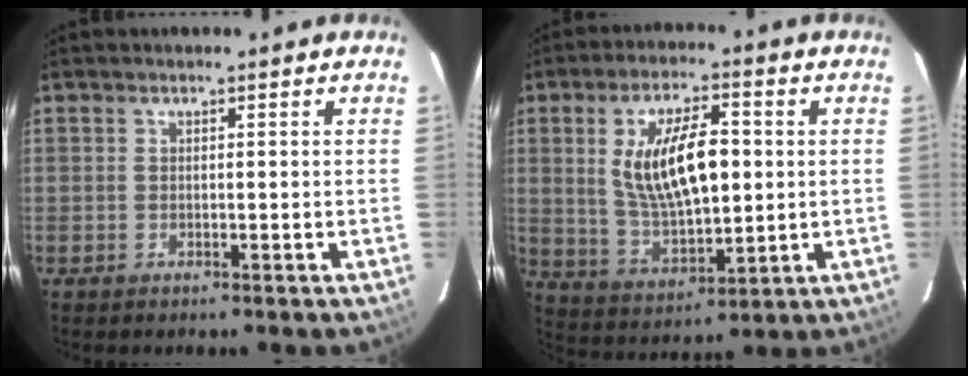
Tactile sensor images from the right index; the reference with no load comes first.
{"total": 14.8, "force": [2.1, 6.1, 13.4], "torque": [-0.248, 0.000, 0.051]}